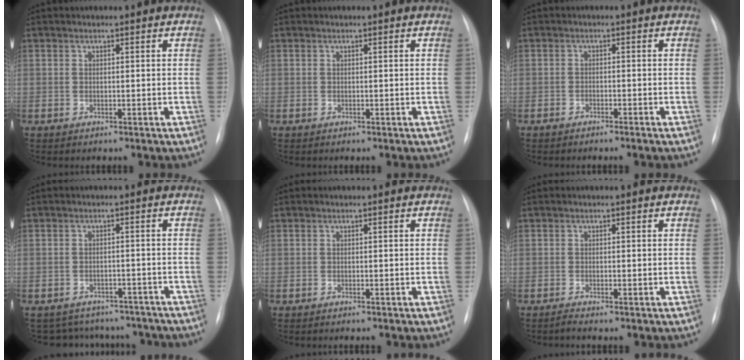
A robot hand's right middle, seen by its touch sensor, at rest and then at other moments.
{"total": 0.0}
{"total": 1.5, "force": [-1.3, -0.4, 0.7], "torque": [-0.014, 0.000, -0.025]}
{"total": 10.8, "force": [-9.7, 4.6, 1.2], "torque": [-0.016, 0.024, -0.108]}
{"total": 0.0}
{"total": 0.6, "force": [-0.5, -0.1, 0.2], "torque": [-0.007, -0.001, -0.011]}